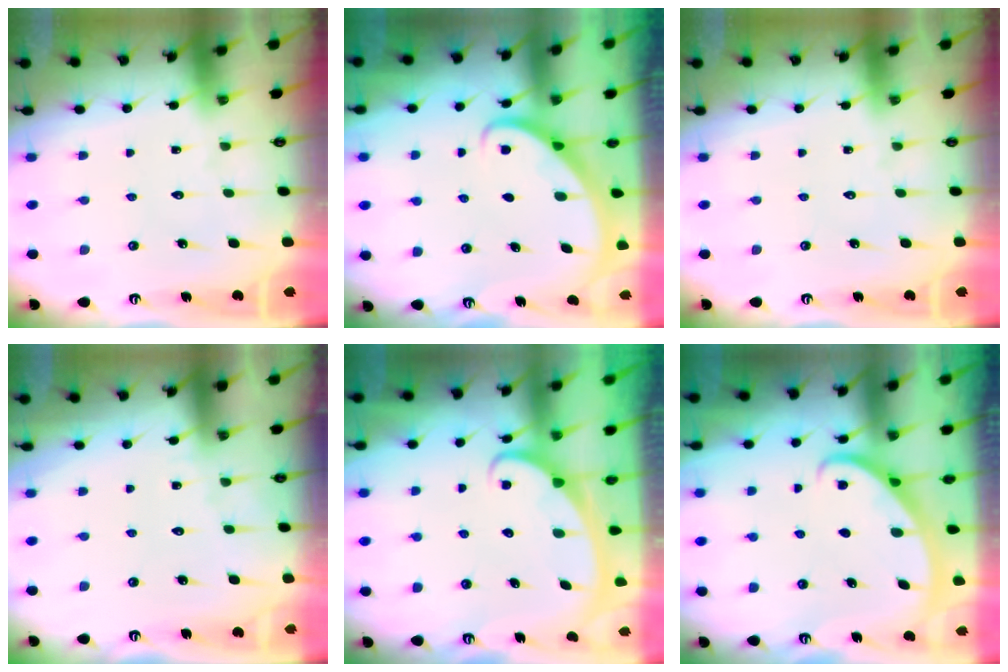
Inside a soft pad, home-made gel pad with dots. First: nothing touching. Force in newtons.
{"total": 2.9, "press": 2.9, "slide": 0.2}
{"total": 0.0}
{"total": 1.8, "press": 1.7, "slide": 0.3}
{"total": 2.4, "press": 2.4, "slide": 0.3}
{"total": 3.1, "press": 3.1, "slide": 0.1}